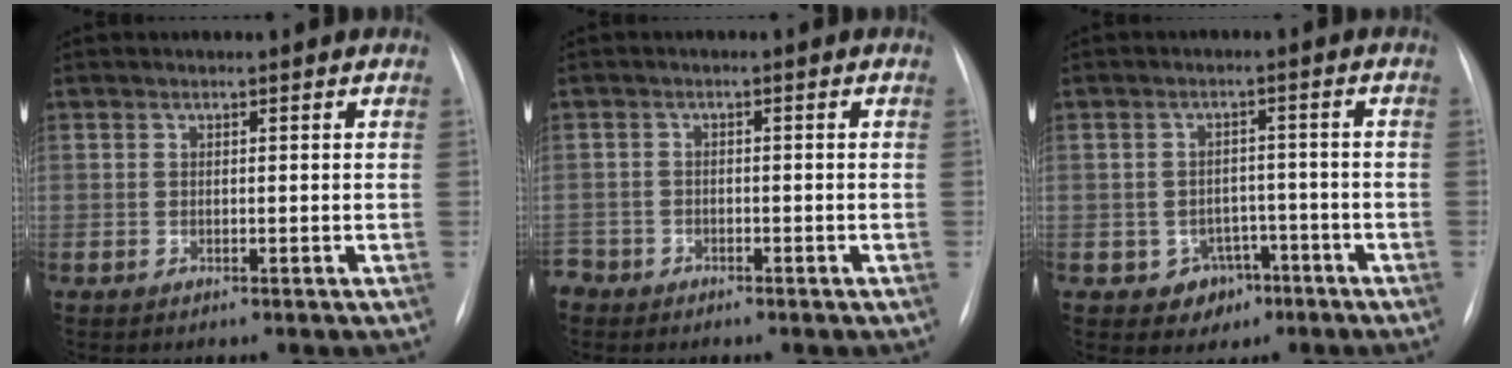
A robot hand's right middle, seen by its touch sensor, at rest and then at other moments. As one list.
[{"total": 3.3, "force": [-2.4, 2.2, -0.1], "torque": [0.002, 0.005, -0.049]}, {"total": 4.8, "force": [-2.3, 4.0, 1.2], "torque": [-0.006, 0.015, -0.022]}]